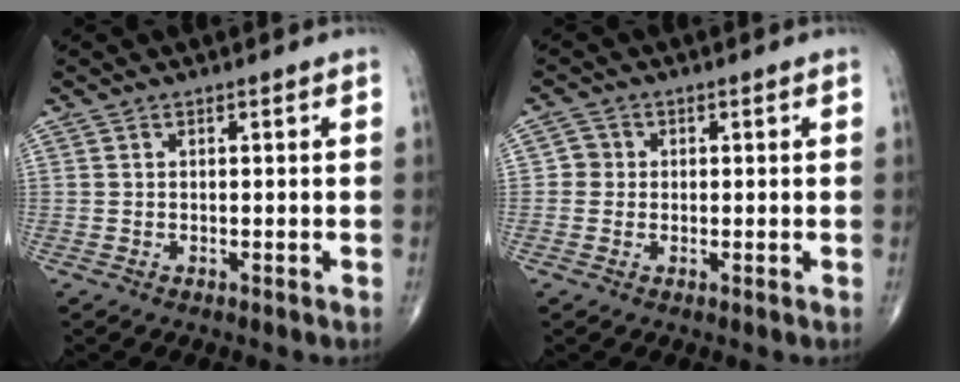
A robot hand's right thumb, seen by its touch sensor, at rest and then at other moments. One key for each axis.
{"total": 2.2, "fx": -0.1, "fy": 2.2, "fz": 0.5, "tx": 0.008, "ty": 0.007, "tz": -0.007}